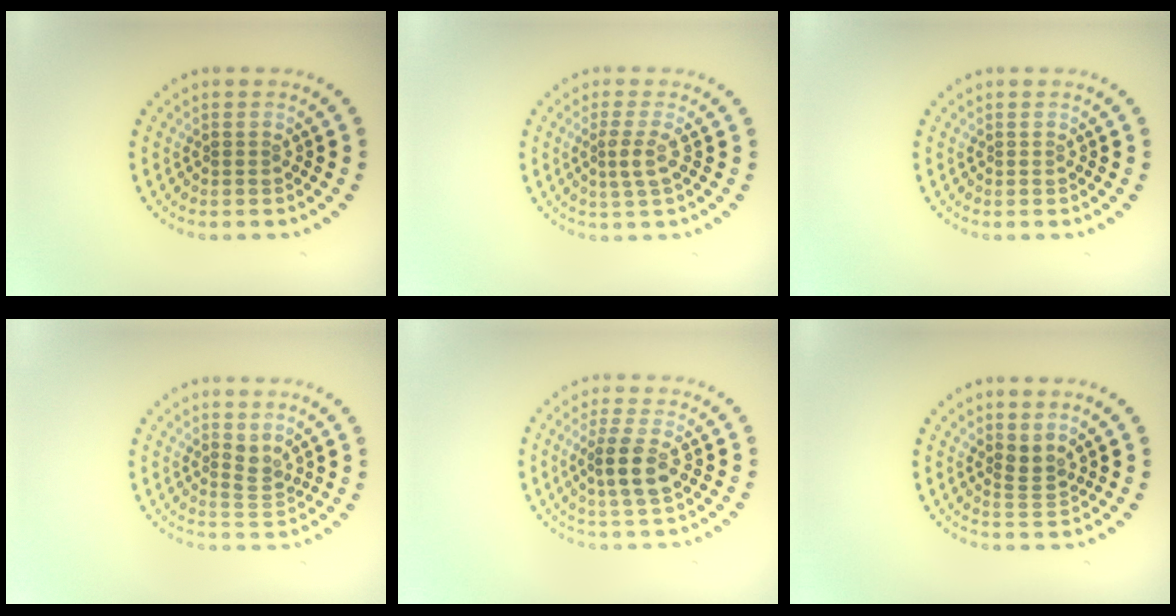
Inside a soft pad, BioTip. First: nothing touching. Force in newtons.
{"total": 1.9, "press": 1.5, "slide": 1.1}
{"total": 0.0}
{"total": 1.5, "press": 1.2, "slide": 0.9}
{"total": 3.7, "press": 3.4, "slide": 1.4}
{"total": 1.8, "press": 1.4, "slide": 1.2}